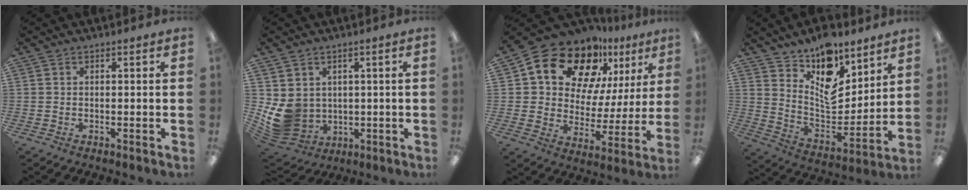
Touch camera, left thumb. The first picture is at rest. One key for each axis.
{"total": 9.4, "fx": 0.4, "fy": 8.6, "fz": 3.8, "tx": -0.098, "ty": -0.013, "tz": 0.020}
{"total": 17.8, "fx": 12.7, "fy": 10.4, "fz": 7.1, "tx": -0.138, "ty": -0.083, "tz": 0.229}
{"total": 13.6, "fx": 9.4, "fy": 7.2, "fz": 6.7, "tx": -0.092, "ty": -0.082, "tz": 0.169}